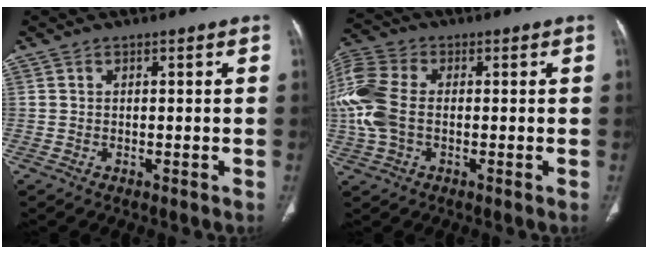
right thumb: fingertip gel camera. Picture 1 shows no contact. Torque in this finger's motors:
{"motor_torque": [2.03, 2.03, 1.30, -0.10, 0.20]}